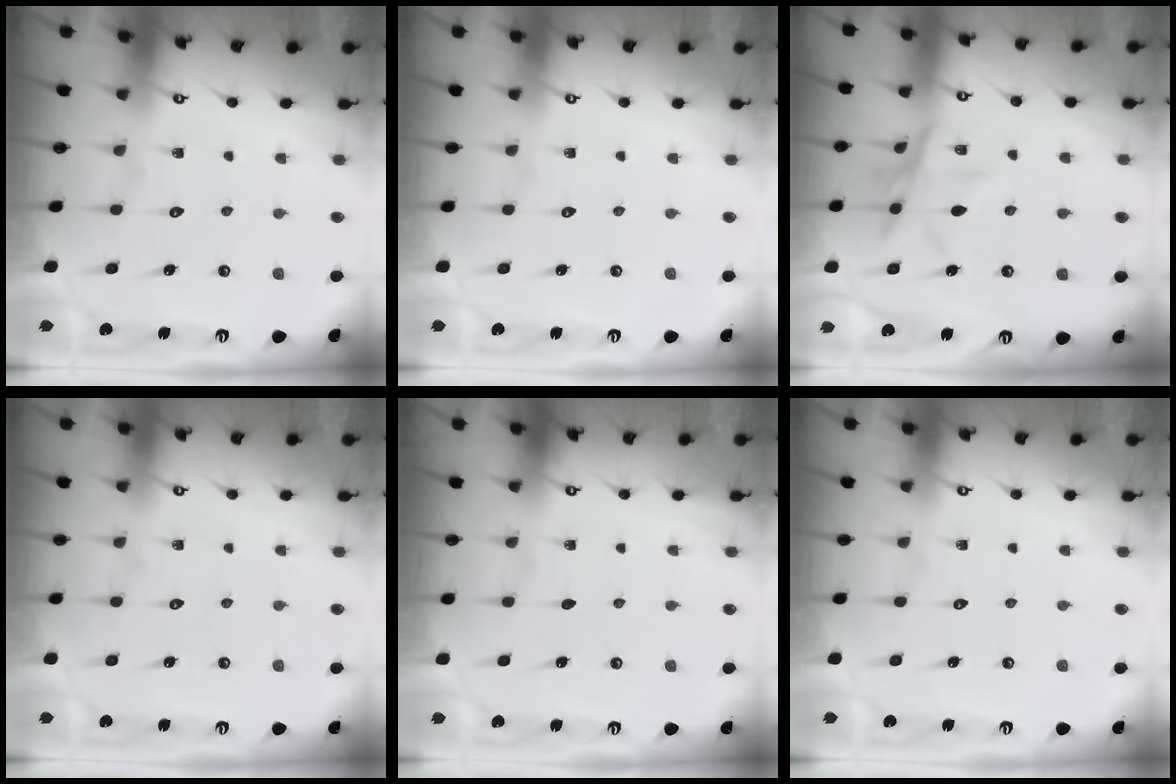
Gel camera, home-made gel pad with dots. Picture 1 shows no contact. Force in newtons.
{"total": 0.0}
{"total": 10.4, "press": 10.3, "slide": 0.7}
{"total": 0.0}
{"total": 0.0}
{"total": 0.0}